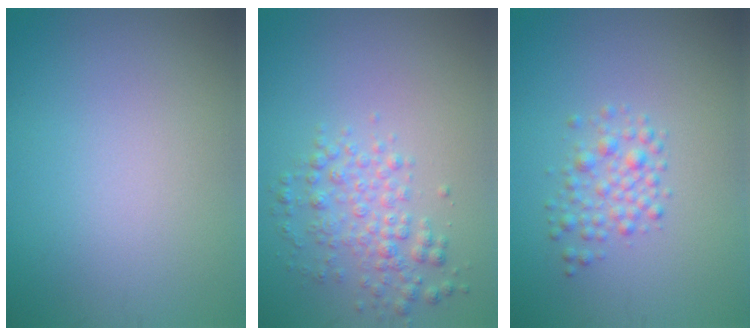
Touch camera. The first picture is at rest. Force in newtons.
{"total": 3.0, "press": 3.0, "slide": 0.0}
{"total": 2.2, "press": 2.2, "slide": 0.1}